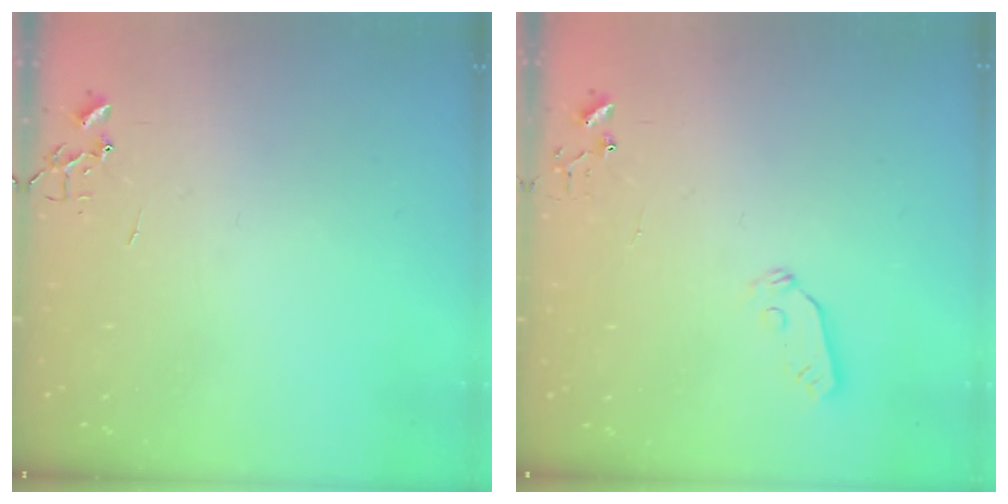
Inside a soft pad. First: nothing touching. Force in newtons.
{"total": 3.8, "press": 3.8, "slide": 0.6}